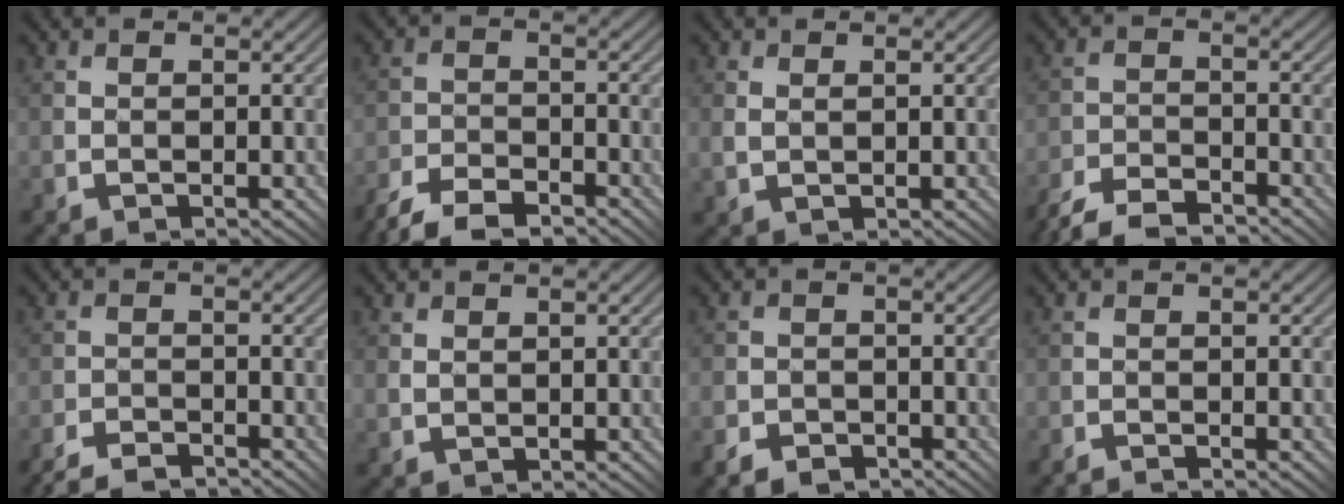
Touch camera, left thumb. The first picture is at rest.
{"total": 6.6, "force": [-5.6, 2.0, 2.9], "torque": [-0.053, -0.001, -0.112]}
{"total": 1.7, "force": [0.4, 1.0, 1.4], "torque": [-0.031, -0.001, 0.014]}
{"total": 6.2, "force": [-5.6, 1.5, 2.3], "torque": [-0.043, -0.001, -0.115]}
{"total": 4.1, "force": [-3.8, 0.6, 1.3], "torque": [-0.022, 0.003, -0.077]}
{"total": 1.0, "force": [0.5, 0.5, 0.6], "torque": [-0.017, 0.000, 0.013]}
{"total": 2.9, "force": [-2.4, 1.4, 0.8], "torque": [-0.018, 0.000, -0.052]}
{"total": 1.3, "force": [-1.3, -0.2, 0.0], "torque": [-0.002, 0.004, -0.027]}